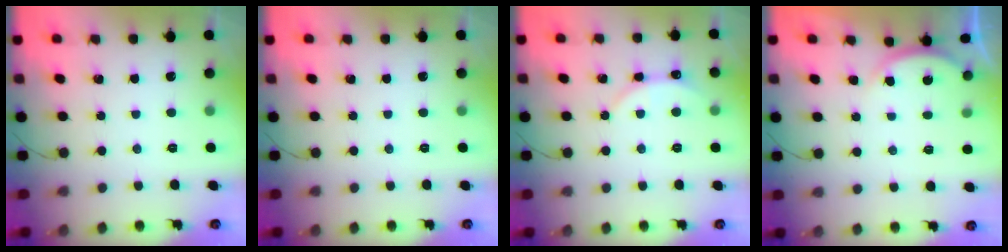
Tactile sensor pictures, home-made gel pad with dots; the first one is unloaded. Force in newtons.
{"total": 0.0}
{"total": 2.9, "press": 2.9, "slide": 0.3}
{"total": 3.2, "press": 3.2, "slide": 0.6}